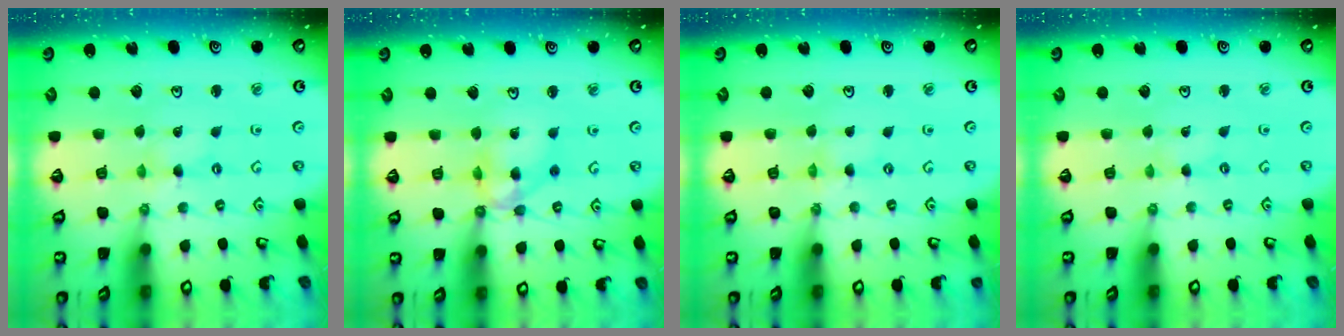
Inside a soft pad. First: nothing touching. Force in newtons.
{"total": 11.0, "press": 10.9, "slide": 1.1}
{"total": 0.0}
{"total": 0.0}